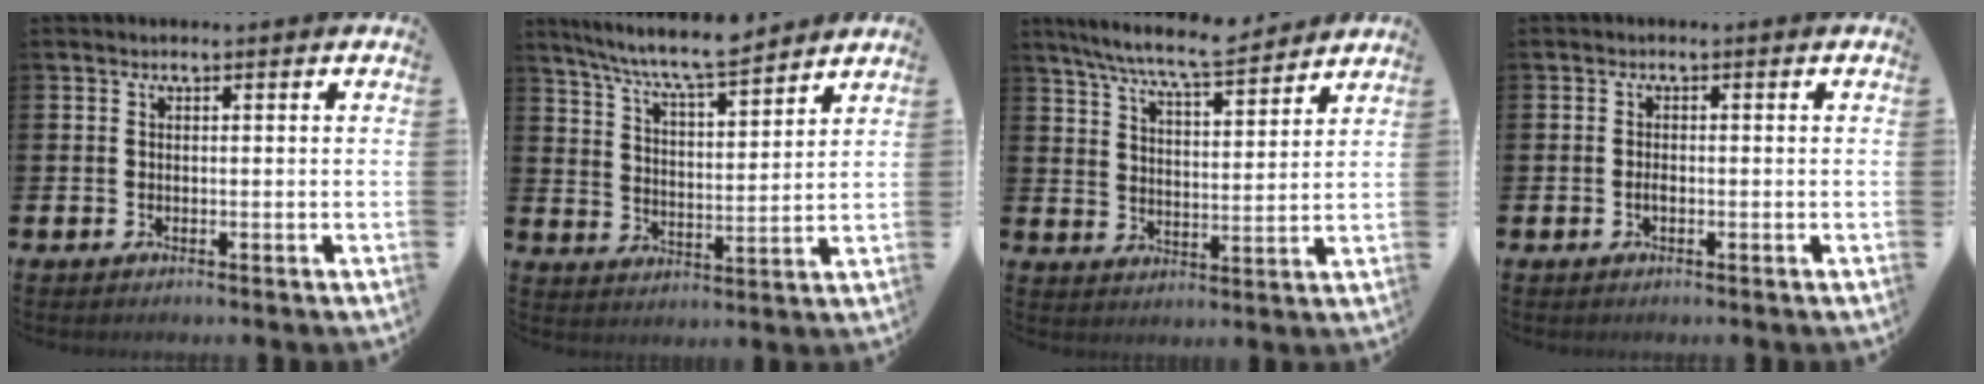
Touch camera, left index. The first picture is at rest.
{"total": 8.3, "force": [7.8, 0.4, 2.8], "torque": [-0.083, -0.046, 0.140]}
{"total": 8.3, "force": [7.7, 0.6, 3.0], "torque": [-0.087, -0.041, 0.138]}
{"total": 1.0, "force": [-0.4, 0.5, 0.9], "torque": [-0.016, 0.000, -0.007]}